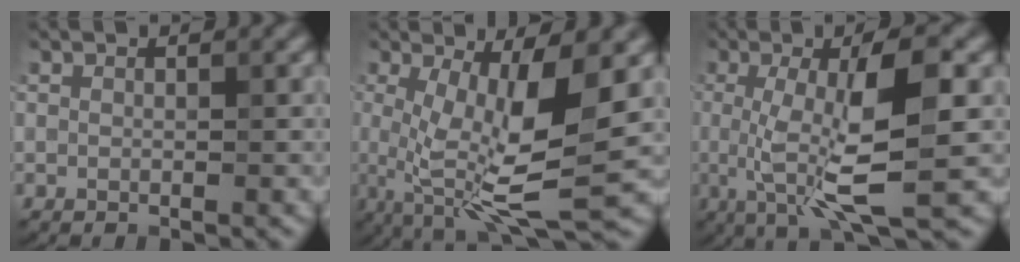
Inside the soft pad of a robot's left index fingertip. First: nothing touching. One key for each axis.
{"total": 9.6, "fx": 0.0, "fy": 2.5, "fz": 9.3, "tx": -0.164, "ty": -0.013, "tz": 0.006}
{"total": 9.1, "fx": -0.1, "fy": 2.2, "fz": 8.8, "tx": -0.144, "ty": -0.008, "tz": 0.003}